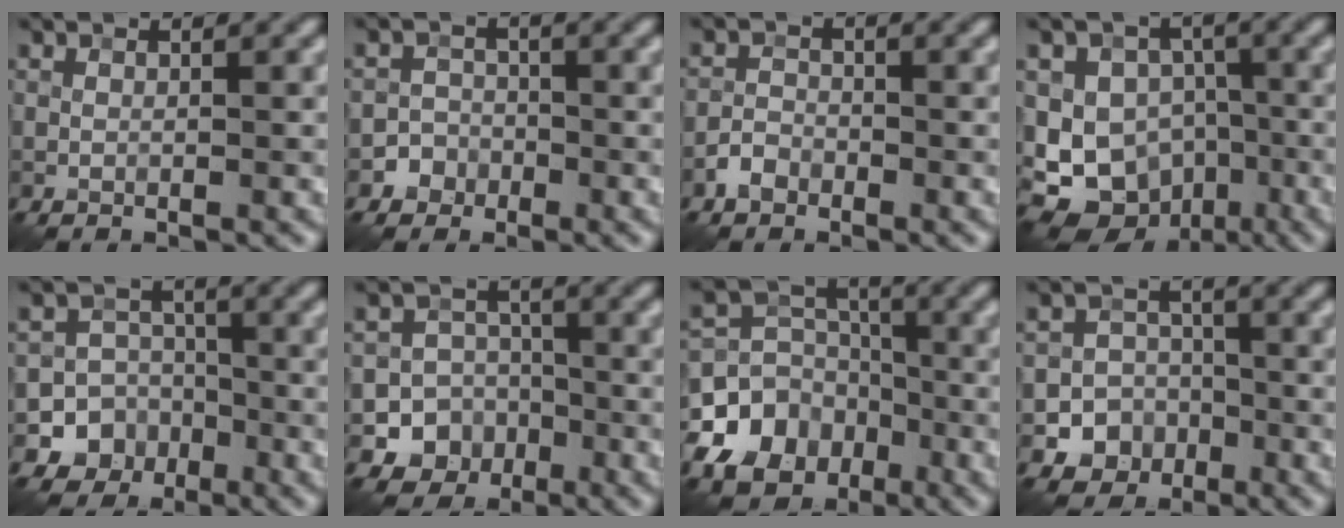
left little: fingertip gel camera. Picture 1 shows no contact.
{"total": 2.2, "force": [-1.3, 1.8, -0.1], "torque": [0.029, 0.007, -0.027]}
{"total": 1.7, "force": [-1.2, 1.1, 0.6], "torque": [-0.006, 0.007, -0.026]}
{"total": 11.0, "force": [-4.1, 8.8, 5.2], "torque": [-0.068, -0.005, -0.080]}
{"total": 7.2, "force": [-3.5, 6.3, 0.8], "torque": [0.019, -0.014, -0.073]}
{"total": 7.8, "force": [-3.6, 6.9, 1.1], "torque": [0.013, -0.016, -0.074]}
{"total": 11.2, "force": [-5.3, 9.1, 3.8], "torque": [-0.077, -0.025, -0.109]}
{"total": 5.5, "force": [-2.6, 4.8, 0.9], "torque": [0.017, -0.008, -0.059]}